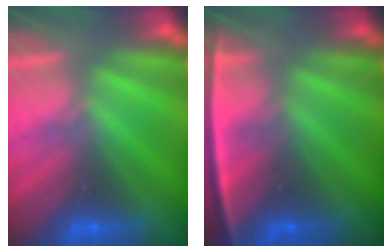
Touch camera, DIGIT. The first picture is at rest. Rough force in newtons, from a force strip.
{"total": 2.4}